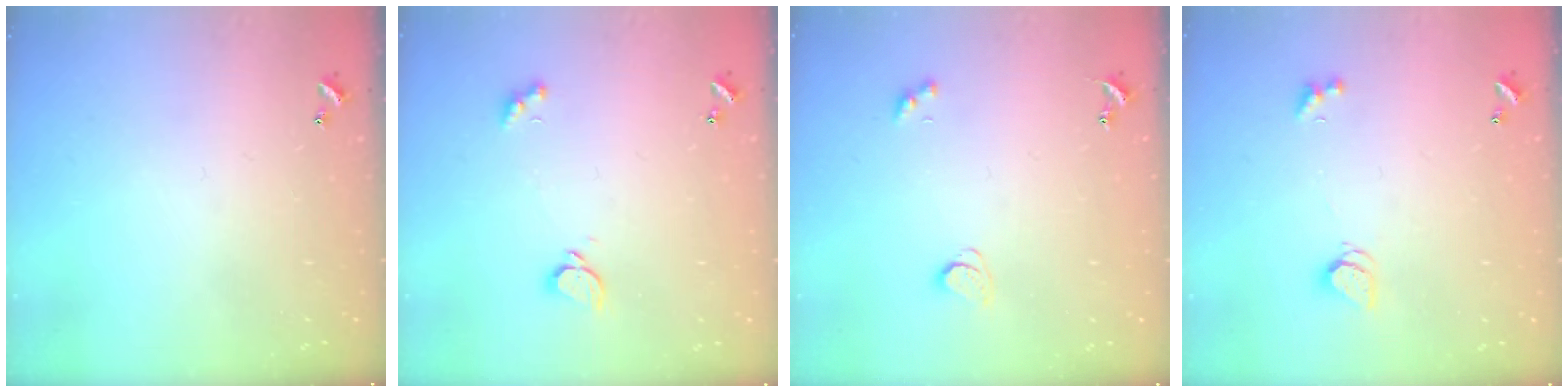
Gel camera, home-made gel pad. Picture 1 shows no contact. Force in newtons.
{"total": 2.1, "press": 1.9, "slide": 0.9}
{"total": 2.1, "press": 2.1, "slide": 0.5}
{"total": 2.1, "press": 2.0, "slide": 0.3}